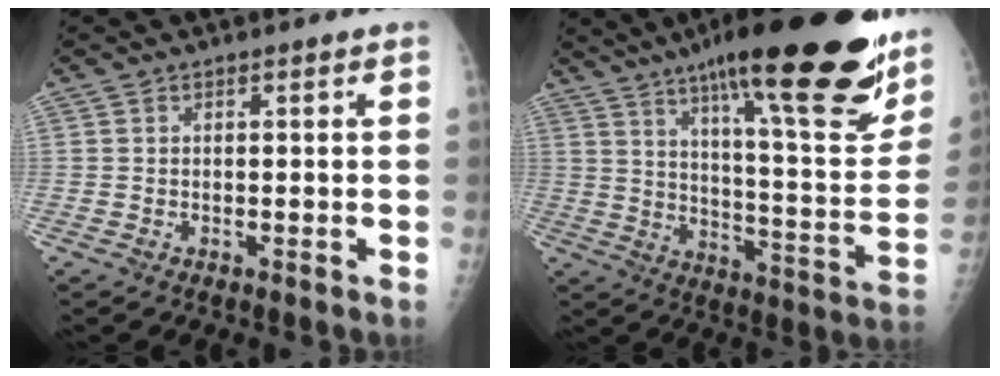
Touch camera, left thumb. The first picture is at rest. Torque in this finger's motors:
{"motor_torque": [2.34, -0.88, 1.60, -1.16, 0.34]}